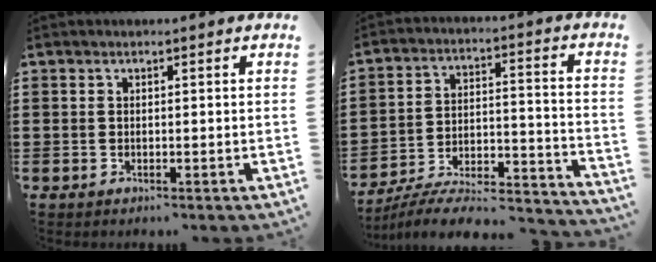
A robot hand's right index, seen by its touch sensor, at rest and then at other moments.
{"total": 6.6, "force": [-5.8, 1.3, 2.9], "torque": [-0.048, -0.001, -0.113]}